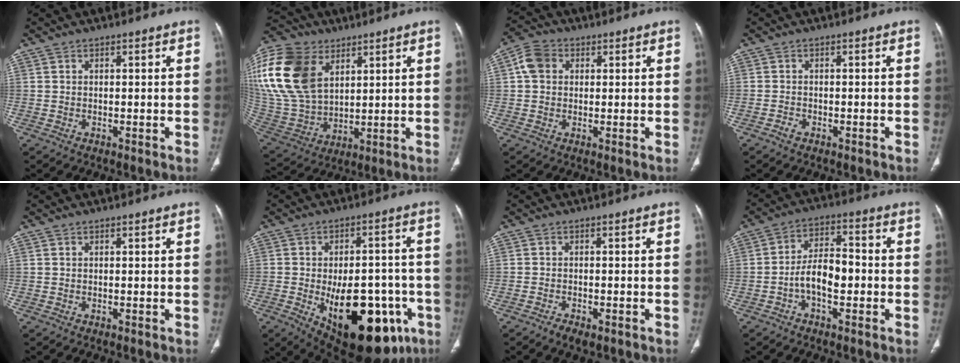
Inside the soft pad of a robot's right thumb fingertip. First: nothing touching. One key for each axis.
{"total": 26.1, "fx": 9.9, "fy": 17.3, "fz": 16.8, "tx": -0.385, "ty": 0.002, "tz": 0.199}
{"total": 5.5, "fx": 1.3, "fy": 4.4, "fz": 3.0, "tx": -0.052, "ty": 0.011, "tz": 0.018}
{"total": 1.0, "fx": -0.8, "fy": 0.6, "fz": 0.4, "tx": -0.008, "ty": 0.004, "tz": -0.017}
{"total": 0.0}
{"total": 24.3, "fx": -8.3, "fy": 12.2, "fz": 19.3, "tx": -0.225, "ty": 0.020, "tz": -0.092}
{"total": 2.8, "fx": -1.9, "fy": 1.2, "fz": 1.5, "tx": -0.026, "ty": 0.007, "tz": -0.028}
{"total": 8.2, "fx": -2.2, "fy": 4.3, "fz": 6.7, "tx": -0.108, "ty": 0.035, "tz": -0.044}